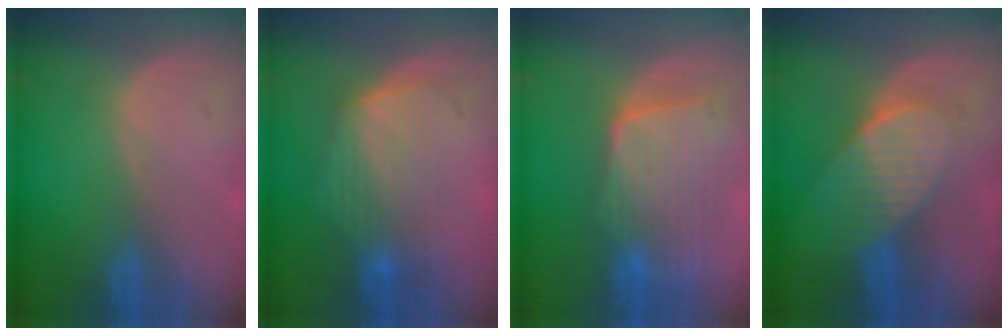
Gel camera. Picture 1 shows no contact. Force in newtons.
{"total": 6.7, "press": 6.7, "slide": 0.7}
{"total": 9.7, "press": 8.7, "slide": 4.1}
{"total": 7.8, "press": 7.0, "slide": 3.4}